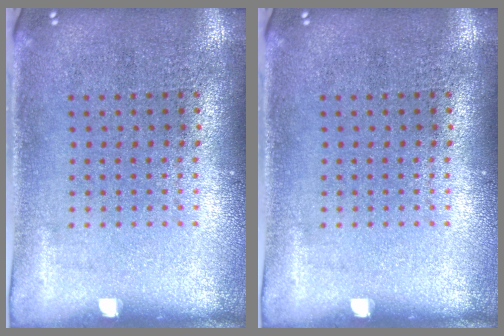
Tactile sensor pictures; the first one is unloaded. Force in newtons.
{"total": 0.0}